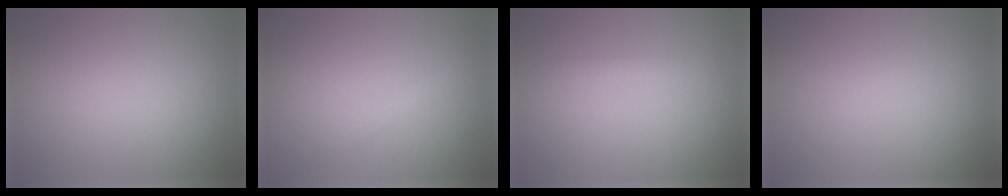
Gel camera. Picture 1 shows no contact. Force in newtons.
{"total": 1.0, "press": 1.0, "slide": 0.0}
{"total": 0.8, "press": 0.8, "slide": 0.0}
{"total": 0.0}